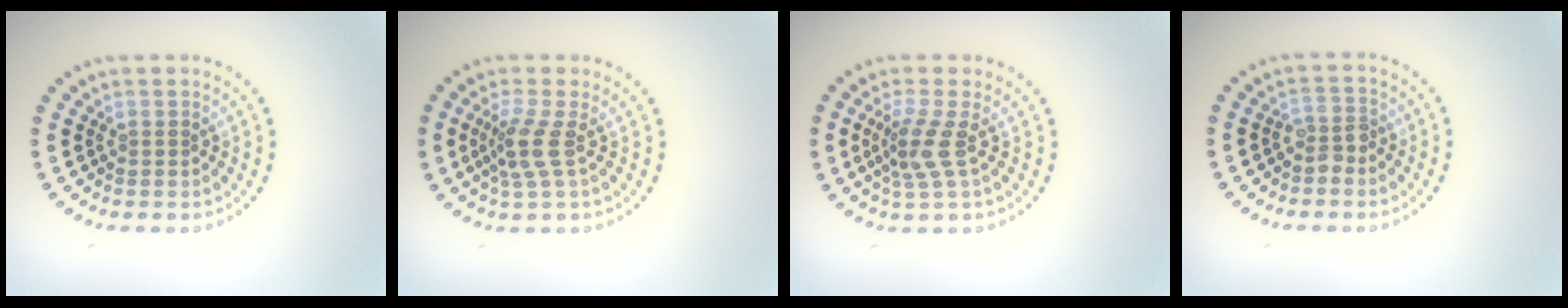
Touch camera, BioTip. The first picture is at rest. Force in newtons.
{"total": 2.7, "press": 2.1, "slide": 1.8}
{"total": 2.7, "press": 2.1, "slide": 1.8}
{"total": 1.8, "press": 1.6, "slide": 0.8}